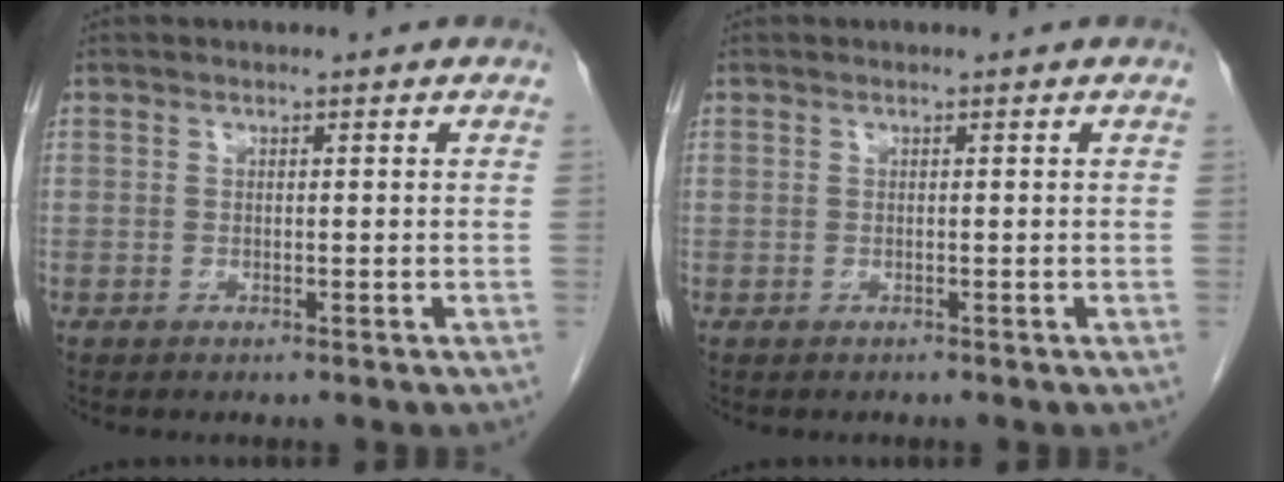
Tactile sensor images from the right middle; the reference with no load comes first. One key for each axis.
{"total": 0.0}